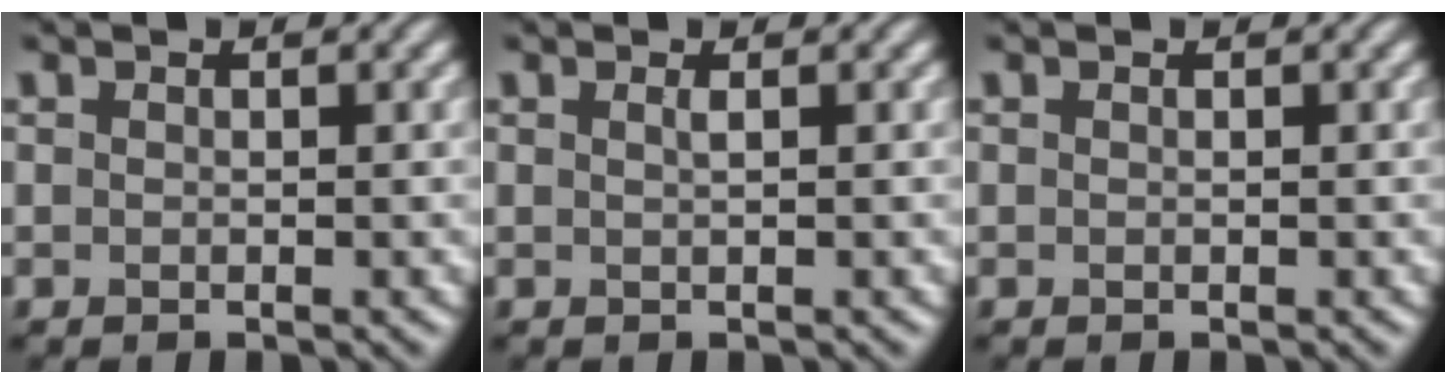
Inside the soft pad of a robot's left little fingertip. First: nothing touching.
{"total": 0.7, "force": [0.2, 0.2, 0.6], "torque": [-0.006, 0.003, 0.001]}
{"total": 0.0}